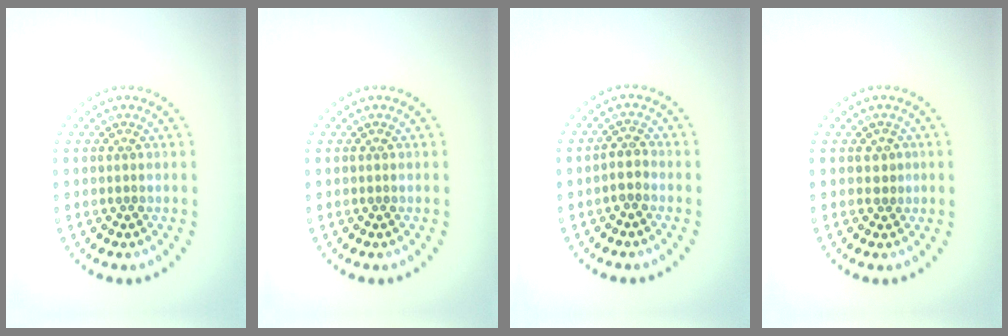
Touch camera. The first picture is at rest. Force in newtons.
{"total": 0.0}
{"total": 1.5, "press": 1.3, "slide": 0.8}
{"total": 0.9, "press": 0.8, "slide": 0.5}